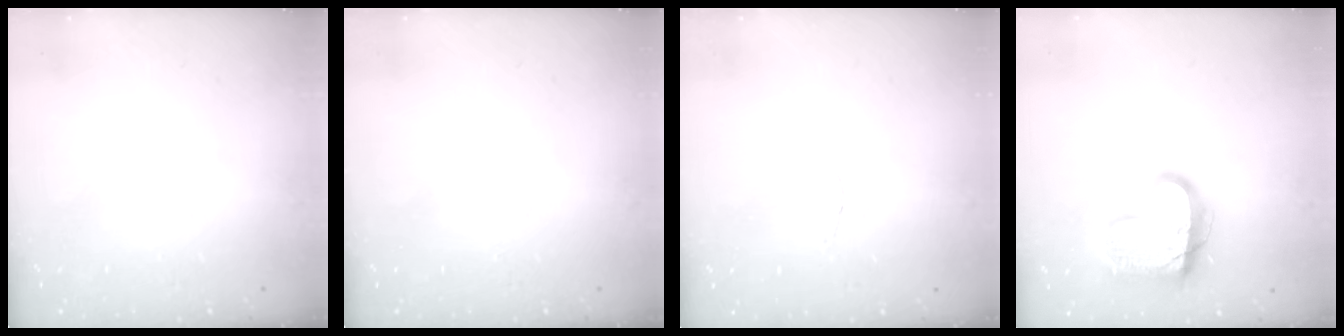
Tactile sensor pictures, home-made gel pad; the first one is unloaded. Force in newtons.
{"total": 0.0}
{"total": 2.8, "press": 2.8, "slide": 0.3}
{"total": 17.3, "press": 17.3, "slide": 1.2}